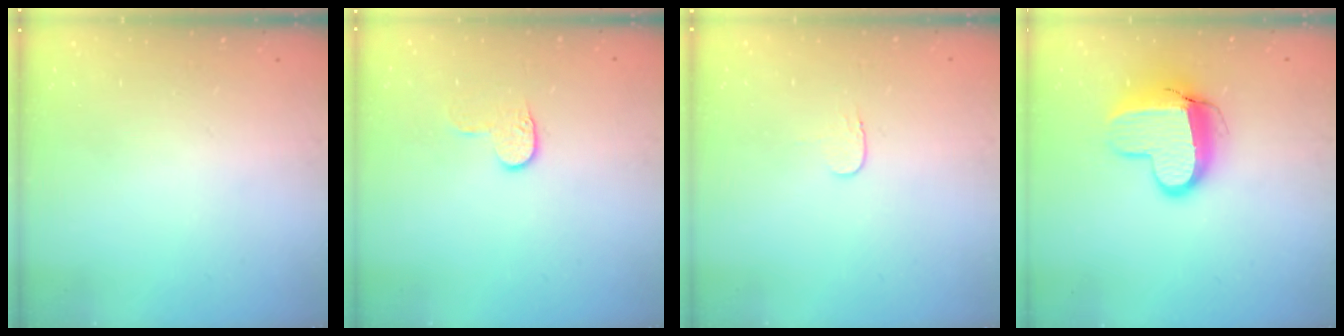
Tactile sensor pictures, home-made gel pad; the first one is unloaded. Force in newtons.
{"total": 5.8, "press": 5.8, "slide": 0.6}
{"total": 3.5, "press": 3.5, "slide": 0.4}
{"total": 11.6, "press": 11.6, "slide": 0.6}